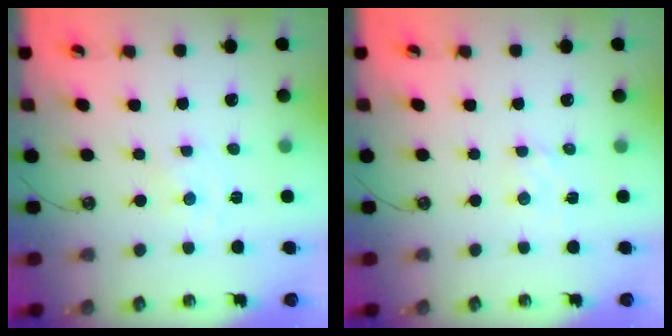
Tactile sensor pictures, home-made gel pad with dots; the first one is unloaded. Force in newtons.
{"total": 2.8, "press": 2.8, "slide": 0.3}